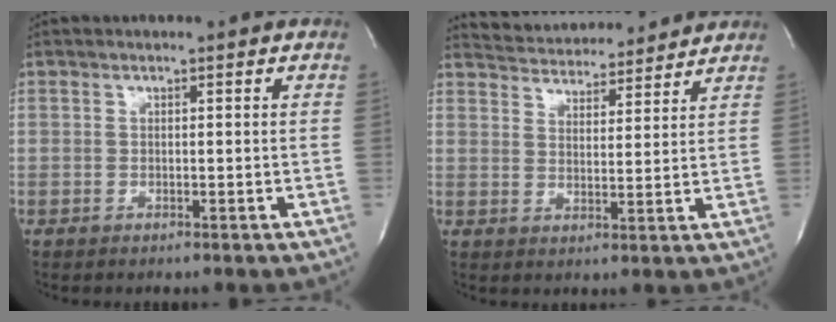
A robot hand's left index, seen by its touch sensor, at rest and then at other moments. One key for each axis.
{"total": 11.9, "fx": 11.5, "fy": 2.3, "fz": 2.4, "tx": -0.036, "ty": 0.015, "tz": 0.165}